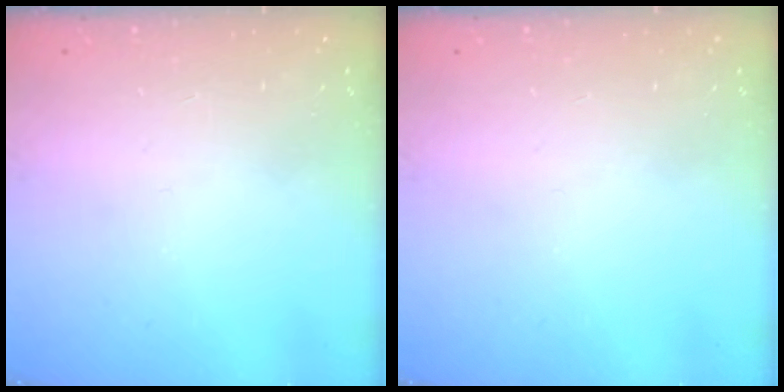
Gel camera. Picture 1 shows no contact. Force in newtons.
{"total": 0.0}